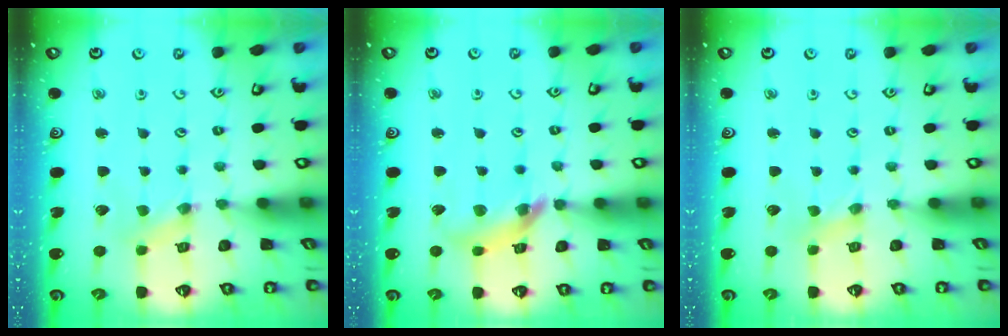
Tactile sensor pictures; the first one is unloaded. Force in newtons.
{"total": 10.7, "press": 10.7, "slide": 1.0}
{"total": 0.0}